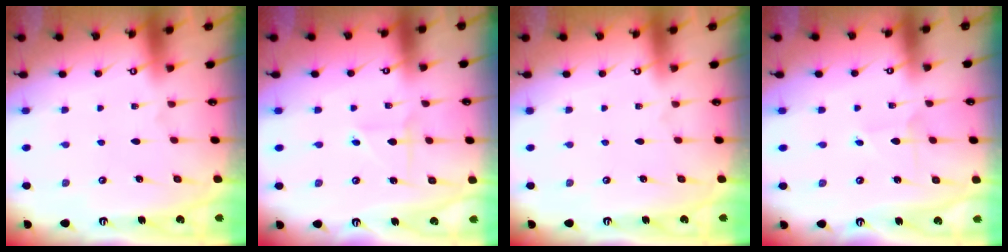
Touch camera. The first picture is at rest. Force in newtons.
{"total": 2.7, "press": 2.7, "slide": 0.1}
{"total": 0.0}
{"total": 2.7, "press": 2.7, "slide": 0.3}